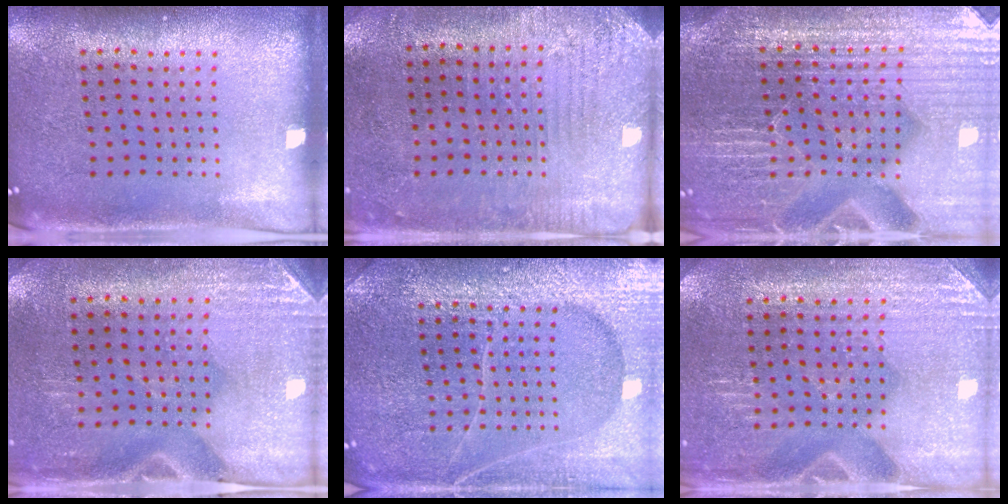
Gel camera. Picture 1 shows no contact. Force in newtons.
{"total": 2.8, "press": 2.4, "slide": 1.5}
{"total": 5.7, "press": 5.2, "slide": 2.2}
{"total": 2.9, "press": 2.5, "slide": 1.4}
{"total": 6.7, "press": 6.6, "slide": 0.9}
{"total": 3.0, "press": 2.9, "slide": 0.2}